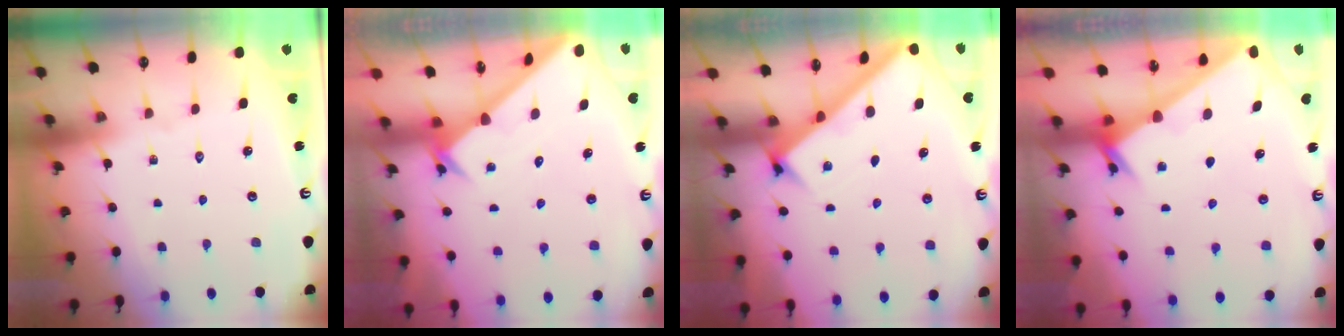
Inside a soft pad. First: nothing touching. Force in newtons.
{"total": 2.5, "press": 2.5, "slide": 0.2}
{"total": 2.8, "press": 2.8, "slide": 0.4}
{"total": 2.3, "press": 2.2, "slide": 0.2}